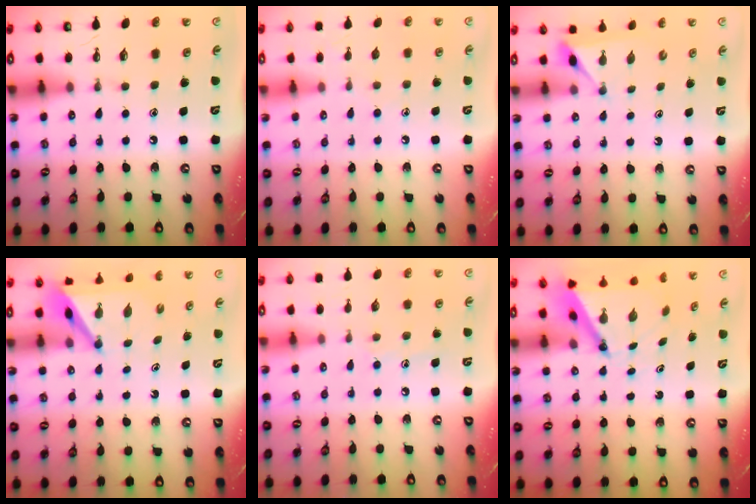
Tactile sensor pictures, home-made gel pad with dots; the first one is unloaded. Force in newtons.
{"total": 5.6, "press": 5.6, "slide": 0.6}
{"total": 3.2, "press": 3.2, "slide": 0.4}
{"total": 5.8, "press": 5.8, "slide": 0.6}
{"total": 6.5, "press": 6.5, "slide": 0.7}
{"total": 5.3, "press": 5.3, "slide": 0.5}